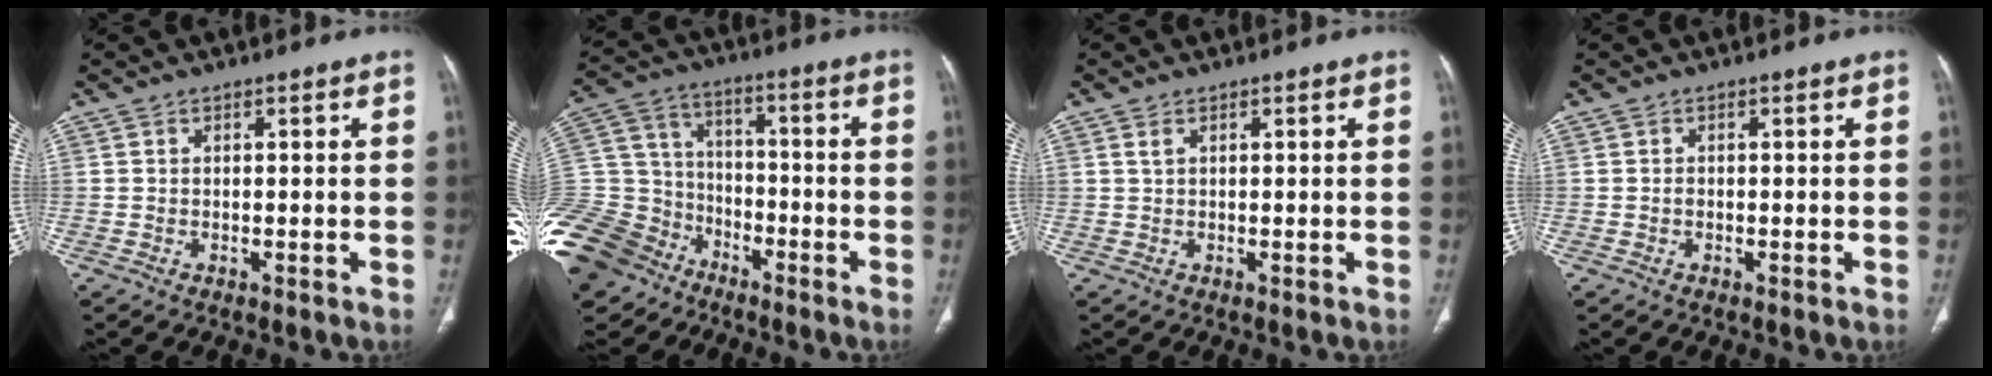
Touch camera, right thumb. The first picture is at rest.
{"total": 25.1, "force": [-14.5, 17.7, 10.2], "torque": [-0.286, 0.048, -0.261]}
{"total": 1.0, "force": [0.5, 0.5, 0.7], "torque": [-0.016, 0.005, 0.012]}
{"total": 0.7, "force": [-0.2, 0.5, 0.4], "torque": [-0.005, 0.001, -0.003]}